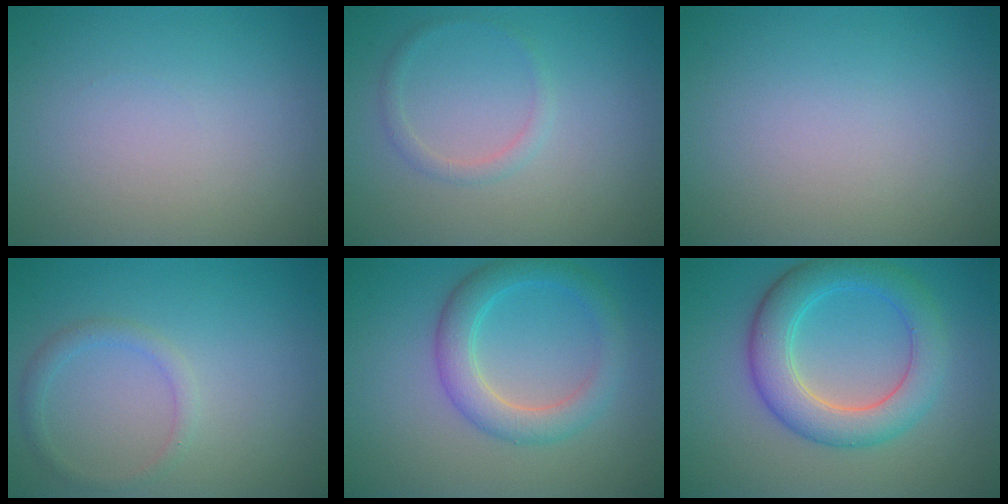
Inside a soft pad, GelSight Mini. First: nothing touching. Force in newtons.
{"total": 1.2, "press": 1.2, "slide": 0.2}
{"total": 0.0}
{"total": 1.5, "press": 1.5, "slide": 0.1}
{"total": 4.0, "press": 4.0, "slide": 0.3}
{"total": 5.9, "press": 5.9, "slide": 0.0}